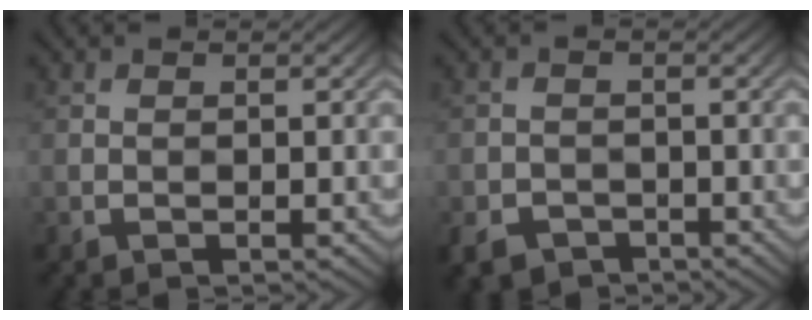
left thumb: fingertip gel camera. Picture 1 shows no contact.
{"total": 3.4, "force": [-2.4, 2.1, 1.1], "torque": [-0.025, -0.008, -0.048]}